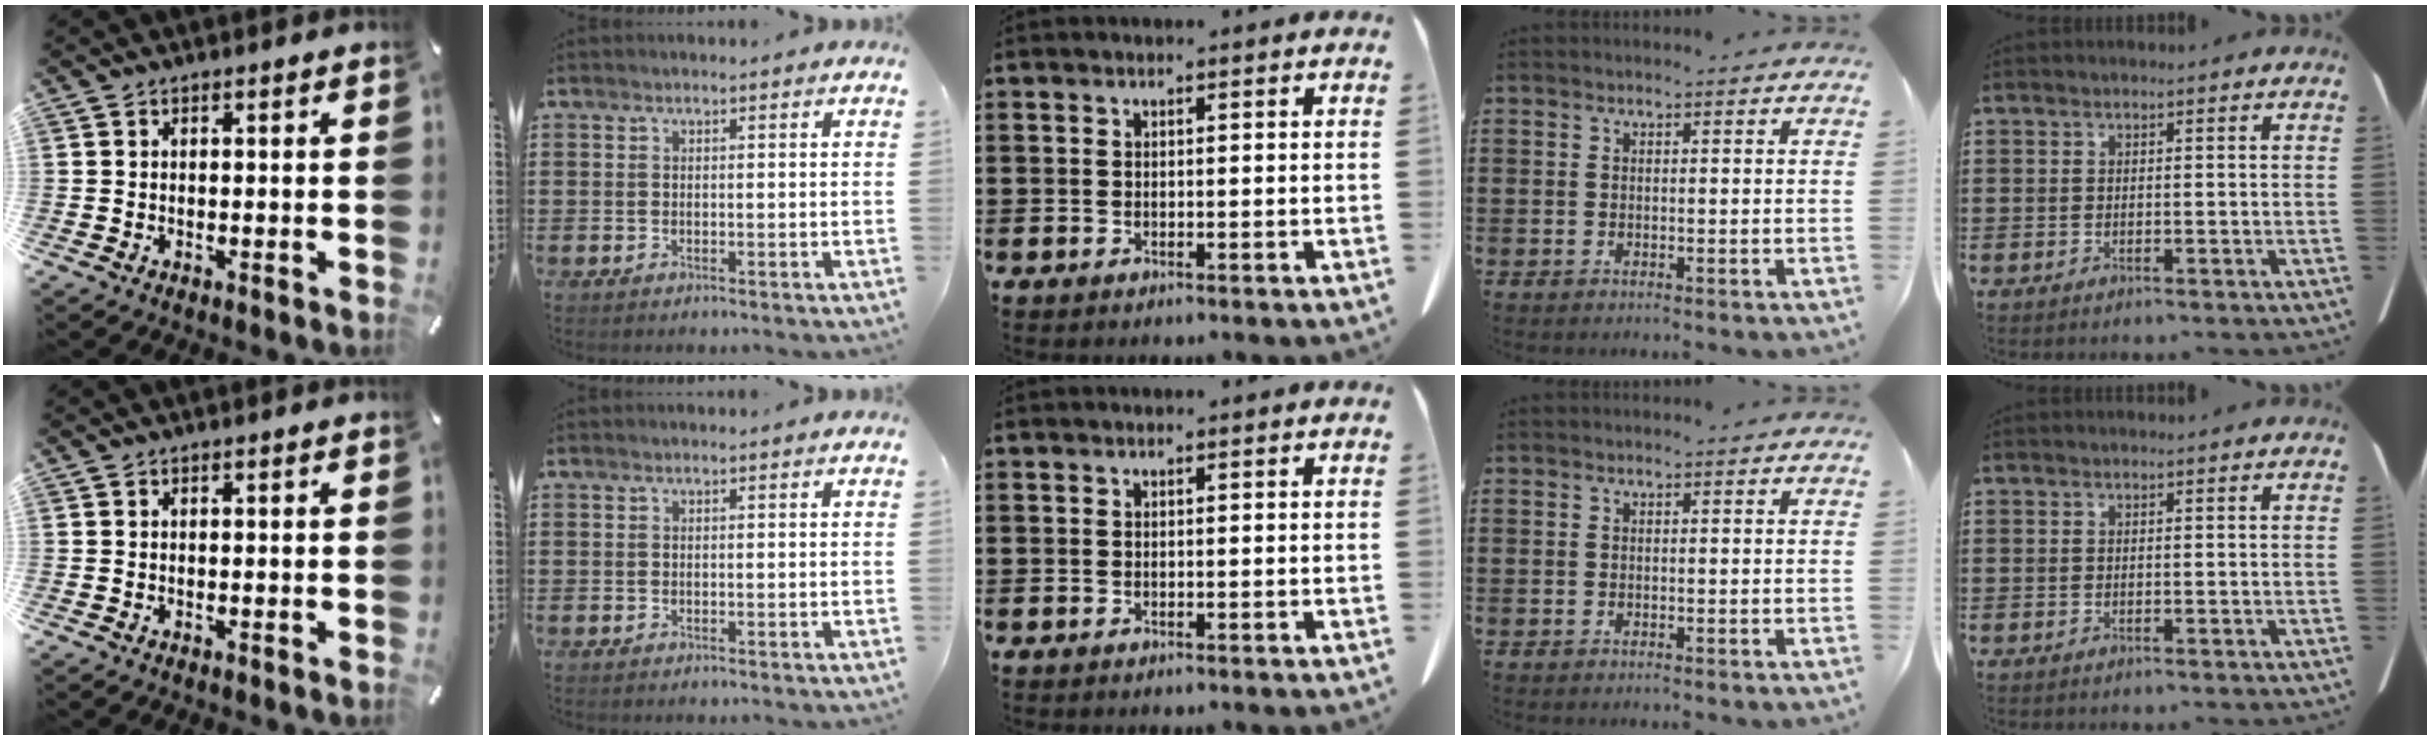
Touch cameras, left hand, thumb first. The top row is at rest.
{}